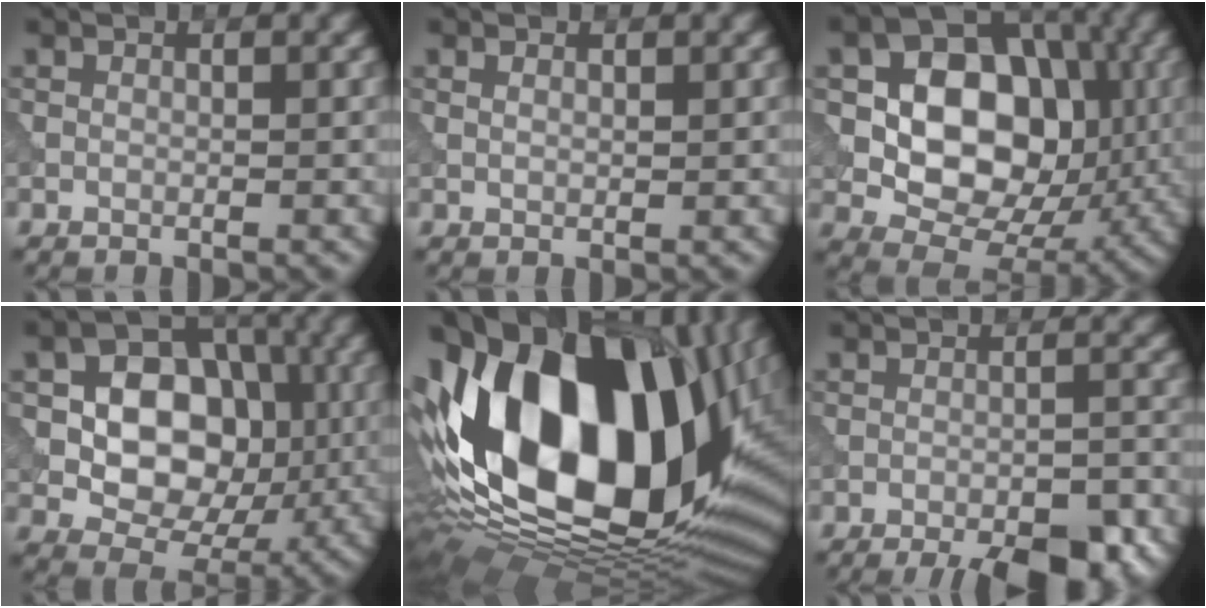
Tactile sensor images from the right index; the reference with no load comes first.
{"total": 0.5, "force": [0.3, 0.3, 0.3], "torque": [-0.007, -0.002, 0.008]}
{"total": 11.9, "force": [0.9, 8.6, 8.3], "torque": [-0.127, 0.002, 0.009]}
{"total": 9.7, "force": [0.3, 7.1, 6.7], "torque": [-0.109, 0.000, -0.001]}
{"total": 20.4, "force": [3.5, 12.5, 15.7], "torque": [-0.305, 0.012, 0.053]}
{"total": 7.2, "force": [-4.9, 1.7, 4.9], "torque": [-0.060, 0.001, -0.069]}